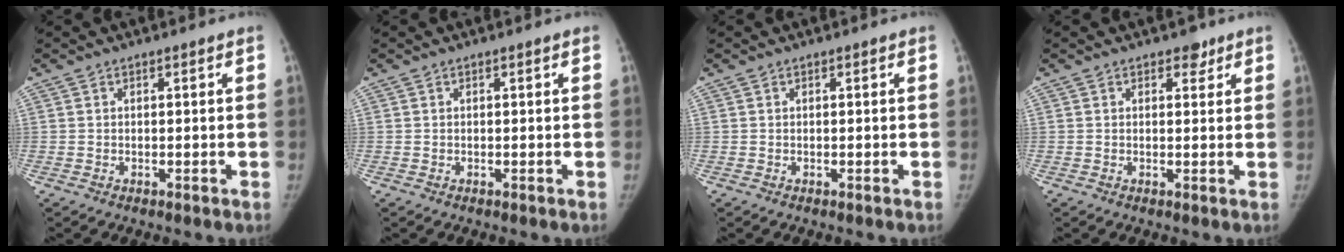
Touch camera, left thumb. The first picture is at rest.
{"total": 0.0}
{"total": 0.0}
{"total": 2.1, "force": [1.4, 1.3, 0.8], "torque": [0.005, -0.007, 0.016]}